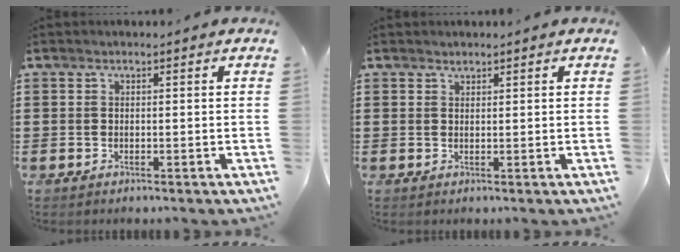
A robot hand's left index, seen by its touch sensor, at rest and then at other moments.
{"total": 0.8, "force": [0.7, 0.3, 0.1], "torque": [-0.002, 0.000, 0.014]}